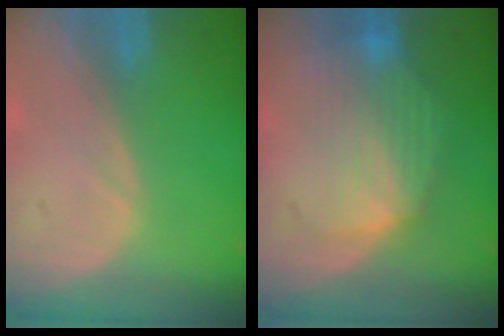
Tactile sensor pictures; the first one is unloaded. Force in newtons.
{"total": 7.6, "press": 7.4, "slide": 1.9}